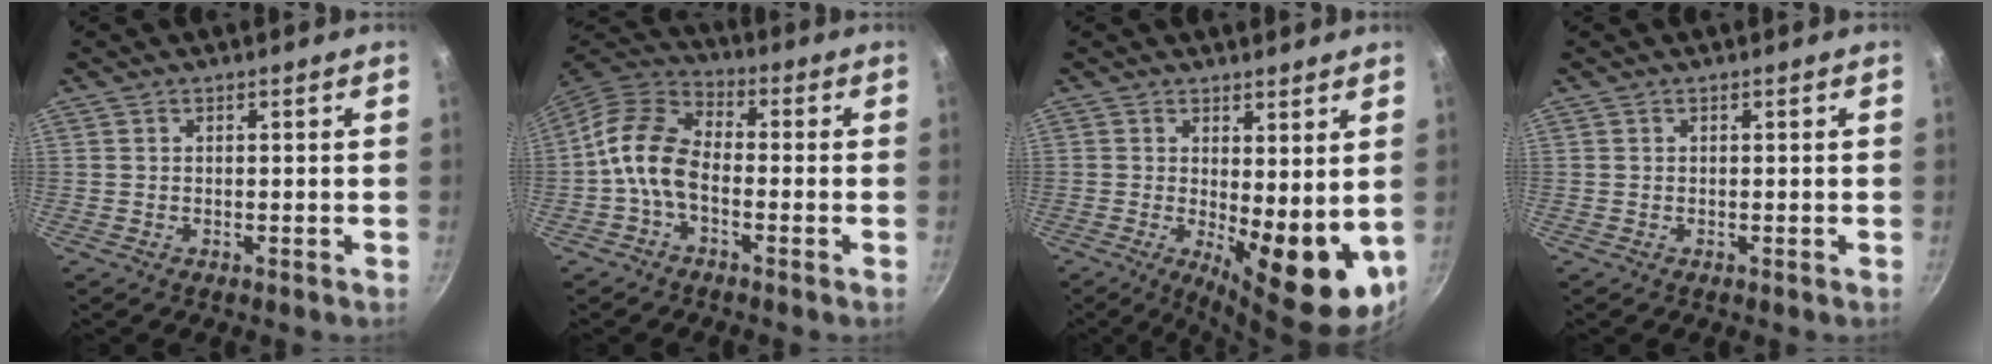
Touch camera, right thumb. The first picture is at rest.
{"total": 9.8, "force": [-2.5, 6.0, 7.3], "torque": [-0.136, 0.040, -0.067]}
{"total": 12.6, "force": [0.1, 4.8, 11.7], "torque": [-0.135, -0.022, 0.015]}
{"total": 0.0}